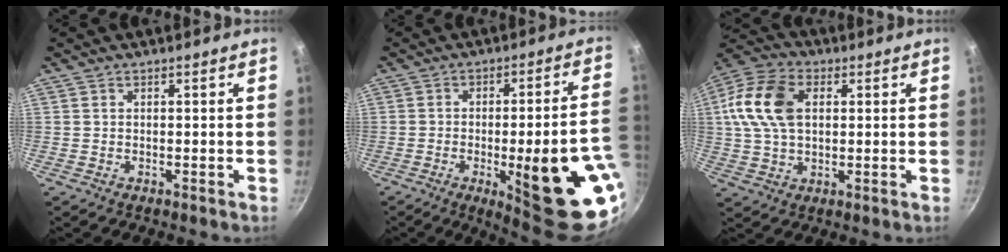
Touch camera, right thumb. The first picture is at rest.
{"total": 22.7, "force": [-6.3, 5.4, 21.1], "torque": [-0.238, 0.014, -0.070]}
{"total": 14.7, "force": [2.8, 9.6, 10.7], "torque": [-0.195, 0.017, 0.040]}